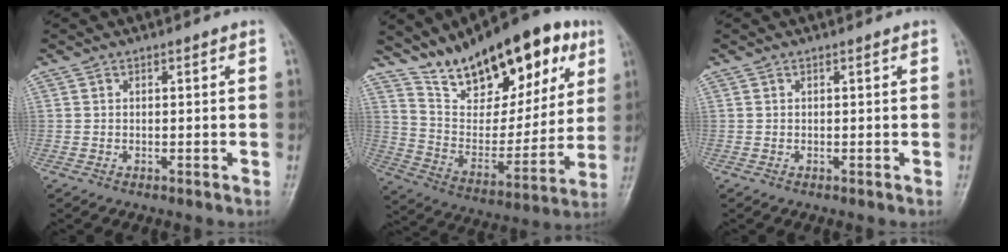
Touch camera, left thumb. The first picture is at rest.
{"total": 24.6, "force": [14.9, 11.0, 16.1], "torque": [-0.200, -0.045, 0.250]}
{"total": 0.0}